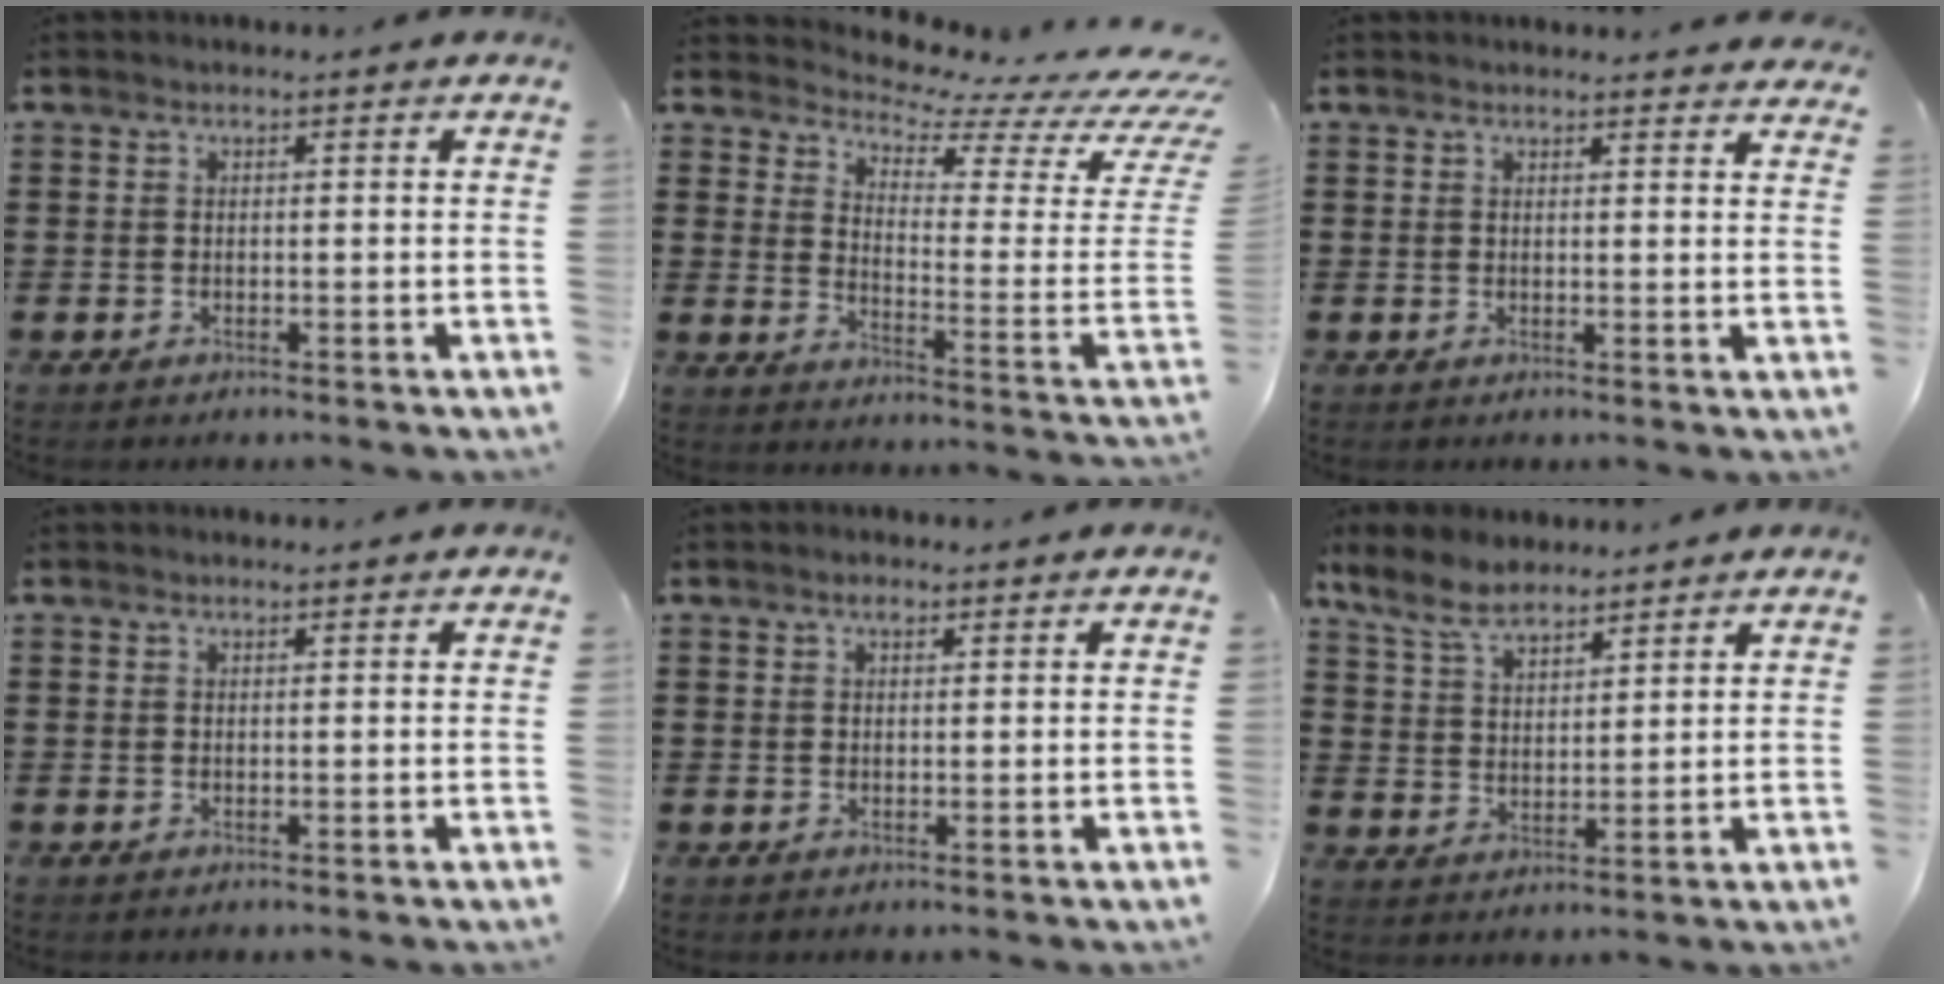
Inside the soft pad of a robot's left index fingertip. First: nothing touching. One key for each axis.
{"total": 4.7, "fx": 4.1, "fy": 0.0, "fz": 2.3, "tx": -0.055, "ty": -0.059, "tz": 0.059}
{"total": 1.9, "fx": 1.9, "fy": 0.3, "fz": 0.2, "tx": 0.000, "ty": -0.005, "tz": 0.034}
{"total": 0.0}
{"total": 1.1, "fx": 0.5, "fy": 0.6, "fz": 0.7, "tx": -0.016, "ty": 0.005, "tz": 0.008}
{"total": 6.5, "fx": 5.4, "fy": 2.5, "fz": 2.5, "tx": -0.070, "ty": -0.003, "tz": 0.102}